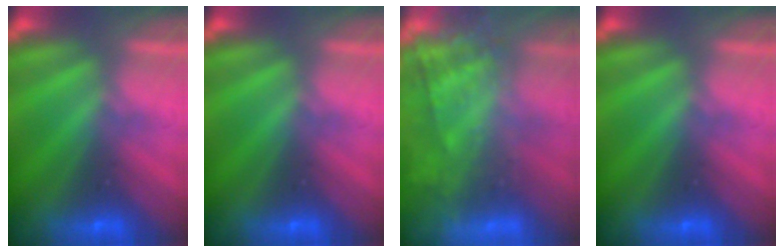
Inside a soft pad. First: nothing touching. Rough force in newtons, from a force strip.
{"total": 0.0}
{"total": 7.8}
{"total": 0.0}